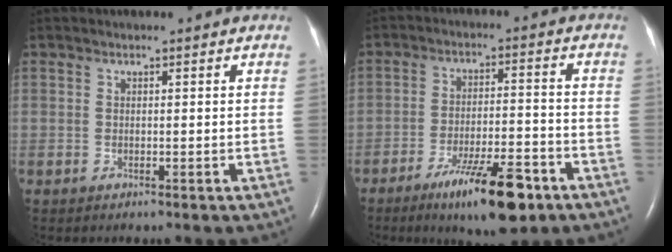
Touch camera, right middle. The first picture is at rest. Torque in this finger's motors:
{"motor_torque": [1.37, -0.77, 0.24, 0.07]}